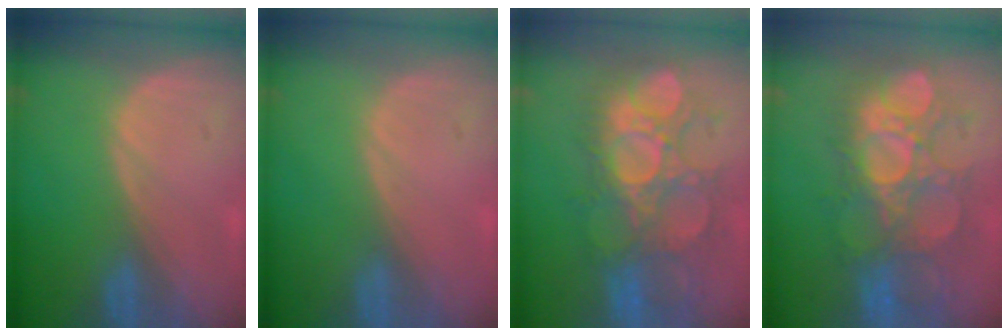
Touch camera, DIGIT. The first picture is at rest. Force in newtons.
{"total": 0.0}
{"total": 10.8, "press": 10.5, "slide": 2.4}
{"total": 10.4, "press": 10.3, "slide": 1.6}